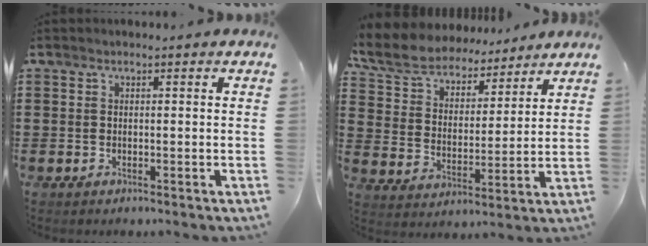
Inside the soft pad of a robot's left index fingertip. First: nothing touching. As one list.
[{"total": 6.8, "force": [6.3, 2.1, 1.5], "torque": [-0.064, -0.036, 0.110]}]